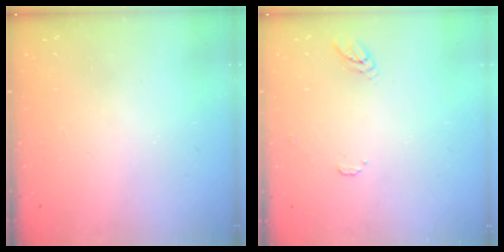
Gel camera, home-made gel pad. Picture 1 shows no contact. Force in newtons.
{"total": 6.9, "press": 6.9, "slide": 0.5}